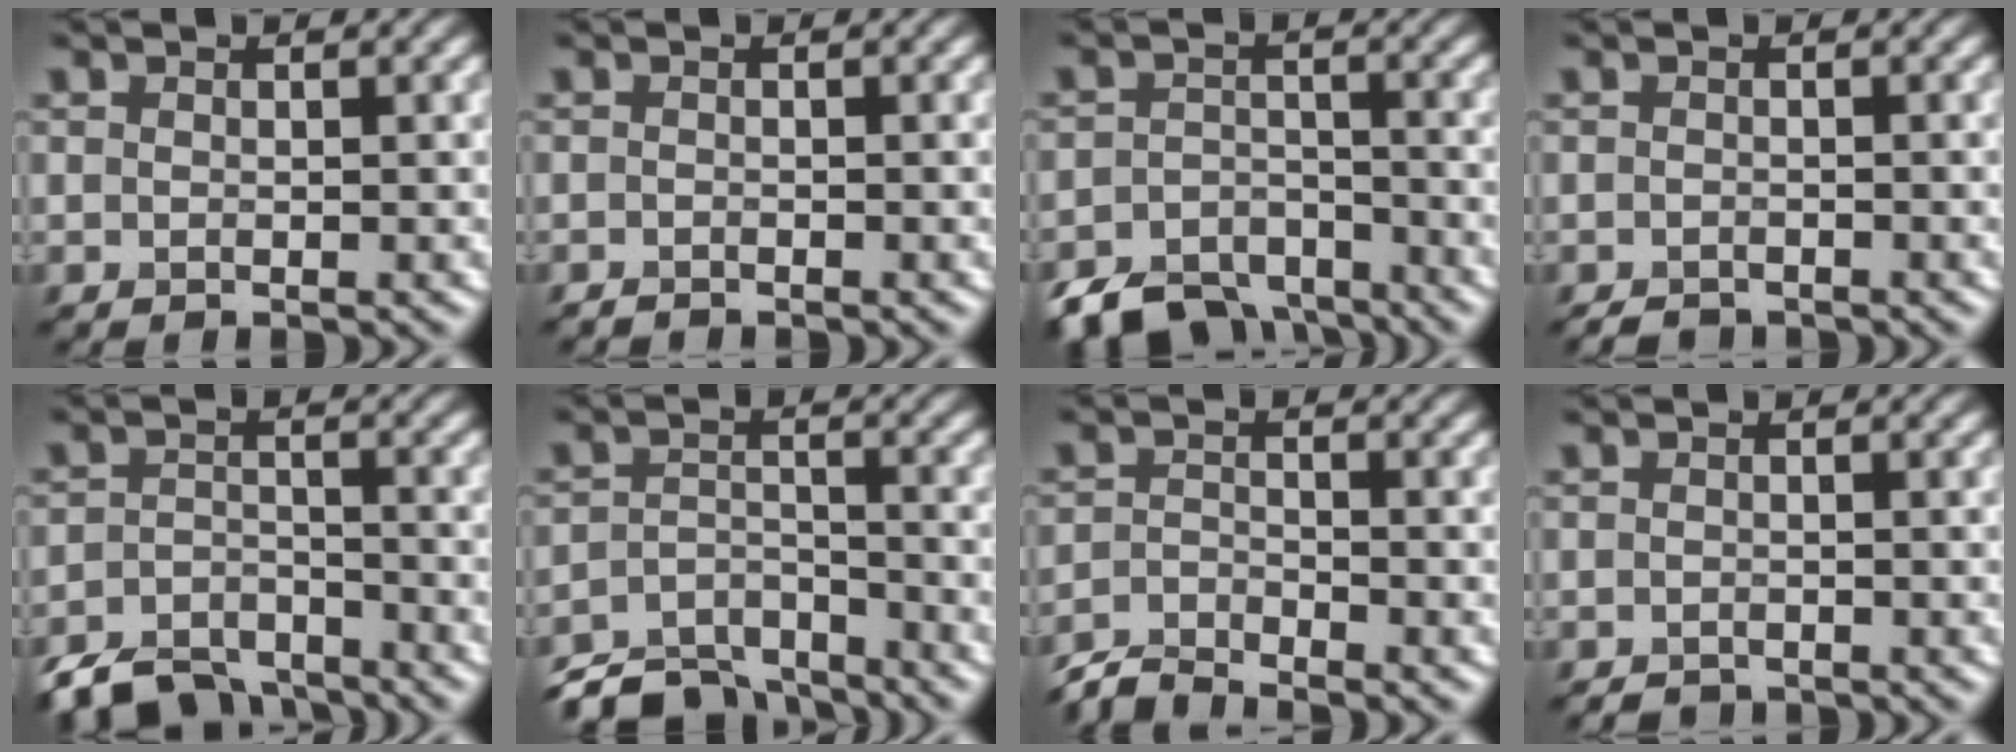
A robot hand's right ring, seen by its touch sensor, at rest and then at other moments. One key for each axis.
{"total": 0.7, "fx": -0.7, "fy": 0.0, "fz": 0.1, "tx": 0.001, "ty": -0.001, "tz": -0.014}
{"total": 6.7, "fx": -5.6, "fy": 3.1, "fz": 2.2, "tx": -0.038, "ty": -0.015, "tz": -0.101}
{"total": 1.4, "fx": -1.3, "fy": 0.4, "fz": 0.2, "tx": -0.001, "ty": -0.002, "tz": -0.022}
{"total": 5.9, "fx": -5.1, "fy": 2.3, "fz": 1.7, "tx": -0.031, "ty": -0.012, "tz": -0.097}
{"total": 6.8, "fx": -6.0, "fy": 2.4, "fz": 2.0, "tx": -0.040, "ty": -0.017, "tz": -0.108}
{"total": 2.9, "fx": -2.9, "fy": 0.3, "fz": 0.5, "tx": -0.012, "ty": -0.005, "tz": -0.066}
{"total": 1.0, "fx": -1.0, "fy": 0.3, "fz": 0.1, "tx": 0.001, "ty": -0.003, "tz": -0.017}